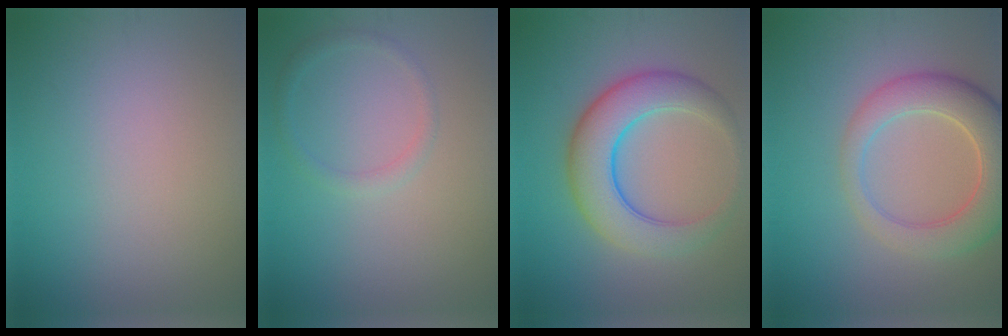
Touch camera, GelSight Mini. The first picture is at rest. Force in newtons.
{"total": 1.3, "press": 1.3, "slide": 0.1}
{"total": 7.0, "press": 7.0, "slide": 0.2}
{"total": 6.6, "press": 6.5, "slide": 0.8}